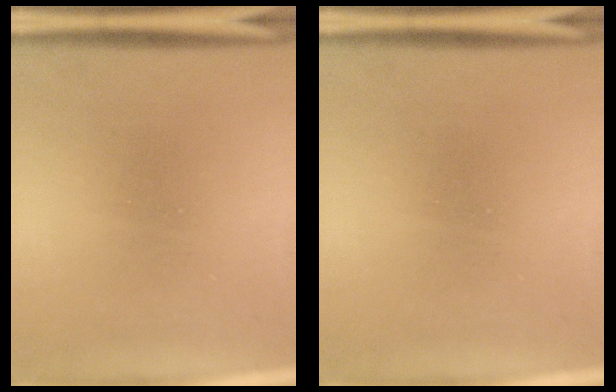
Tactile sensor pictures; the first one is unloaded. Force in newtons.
{"total": 0.0}